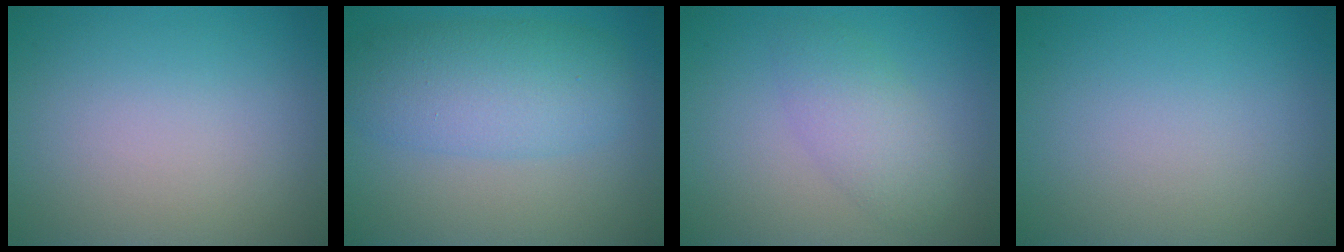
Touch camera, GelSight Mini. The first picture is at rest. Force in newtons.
{"total": 5.9, "press": 5.9, "slide": 0.2}
{"total": 2.9, "press": 2.9, "slide": 0.1}
{"total": 0.0}